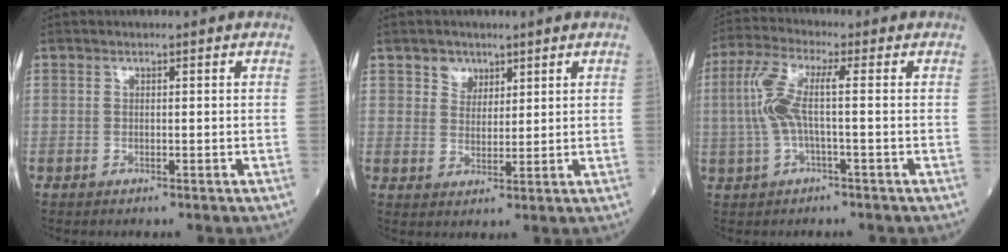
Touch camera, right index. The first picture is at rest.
{"total": 3.3, "force": [2.1, 2.4, 0.7], "torque": [-0.010, 0.001, 0.037]}
{"total": 7.0, "force": [0.0, 1.3, 6.8], "torque": [-0.164, 0.020, -0.004]}